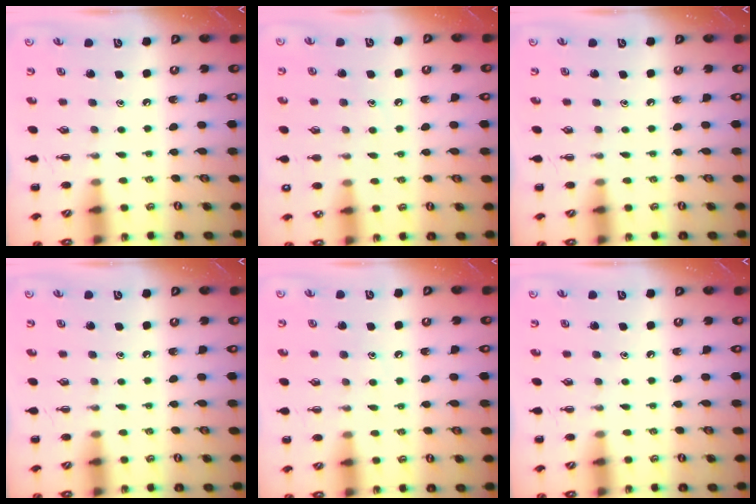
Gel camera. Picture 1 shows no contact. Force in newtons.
{"total": 6.7, "press": 6.5, "slide": 1.7}
{"total": 0.0}
{"total": 0.0}
{"total": 5.4, "press": 5.1, "slide": 1.5}
{"total": 0.0}